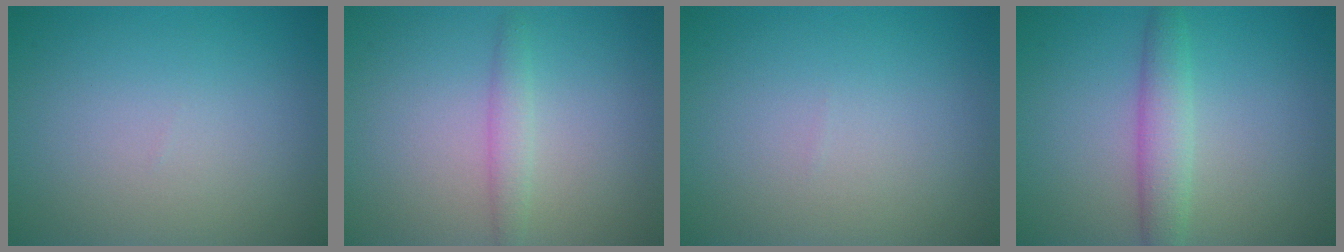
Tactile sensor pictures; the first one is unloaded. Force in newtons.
{"total": 1.6, "press": 1.6, "slide": 0.0}
{"total": 0.0}
{"total": 3.0, "press": 3.0, "slide": 0.1}